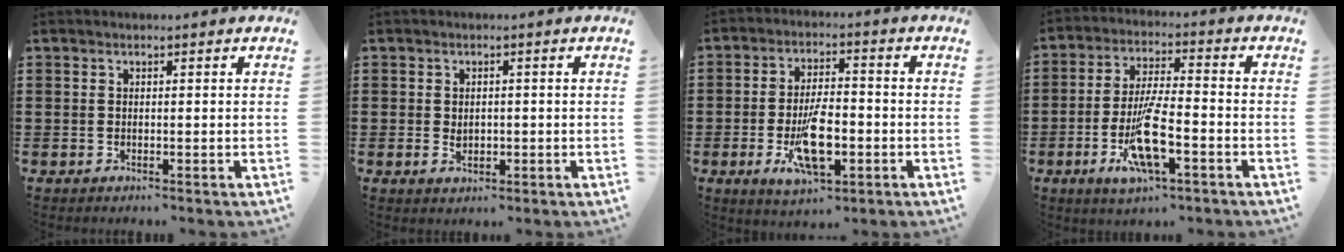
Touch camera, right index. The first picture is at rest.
{"total": 1.7, "force": [0.0, 1.4, 1.0], "torque": [-0.022, 0.008, -0.002]}
{"total": 9.4, "force": [-2.8, 3.9, 8.2], "torque": [-0.157, -0.003, -0.044]}
{"total": 9.5, "force": [-3.6, 2.4, 8.5], "torque": [-0.175, -0.007, -0.066]}